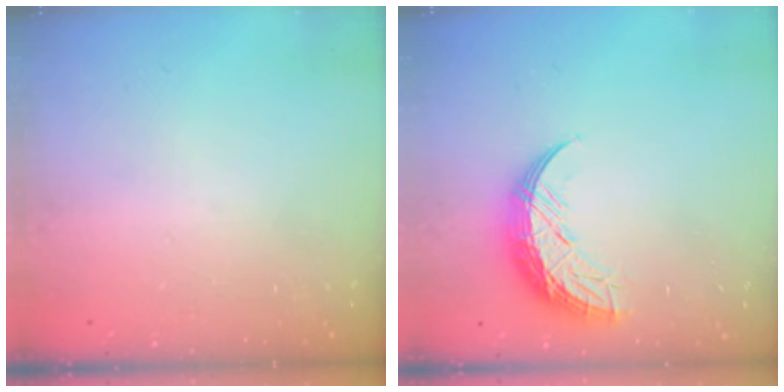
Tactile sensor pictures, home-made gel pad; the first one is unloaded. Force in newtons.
{"total": 9.7, "press": 9.7, "slide": 0.9}